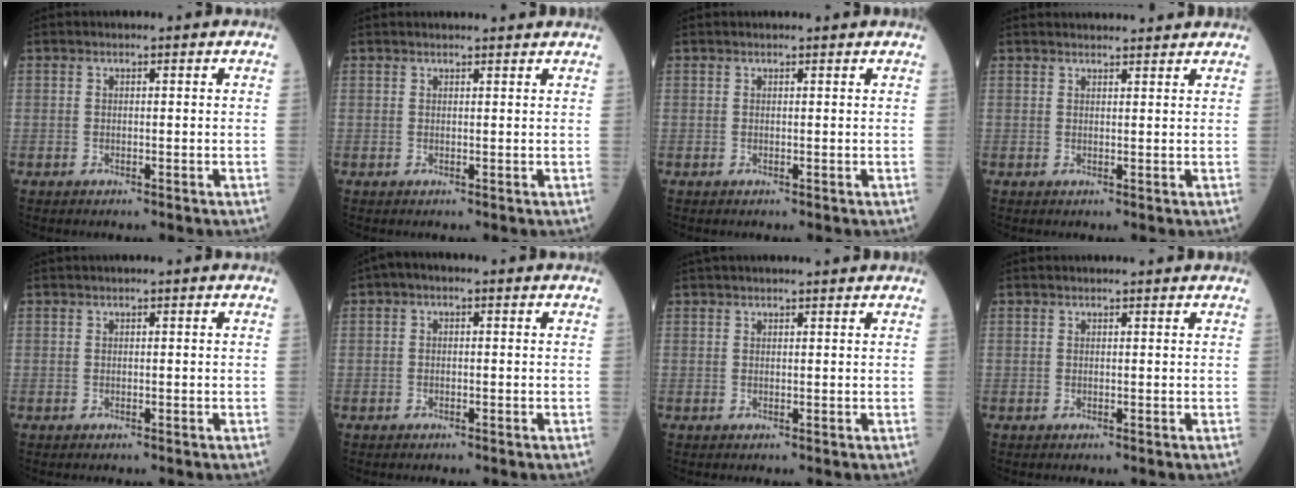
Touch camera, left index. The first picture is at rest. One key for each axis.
{"total": 4.4, "fx": 4.2, "fy": 0.1, "fz": 1.1, "tx": -0.013, "ty": 0.022, "tz": 0.046}
{"total": 1.9, "fx": 1.9, "fy": 0.0, "fz": 0.4, "tx": -0.008, "ty": 0.013, "tz": 0.022}
{"total": 7.2, "fx": 7.0, "fy": 0.7, "fz": 1.8, "tx": -0.021, "ty": 0.028, "tz": 0.080}
{"total": 0.0}
{"total": 1.4, "fx": 0.0, "fy": 0.7, "fz": 1.2, "tx": -0.019, "ty": 0.003, "tz": -0.008}
{"total": 5.9, "fx": 5.4, "fy": 0.2, "fz": 2.2, "tx": -0.029, "ty": 0.031, "tz": 0.069}
{"total": 2.2, "fx": 2.1, "fy": -0.1, "fz": 0.5, "tx": -0.007, "ty": 0.013, "tz": 0.024}